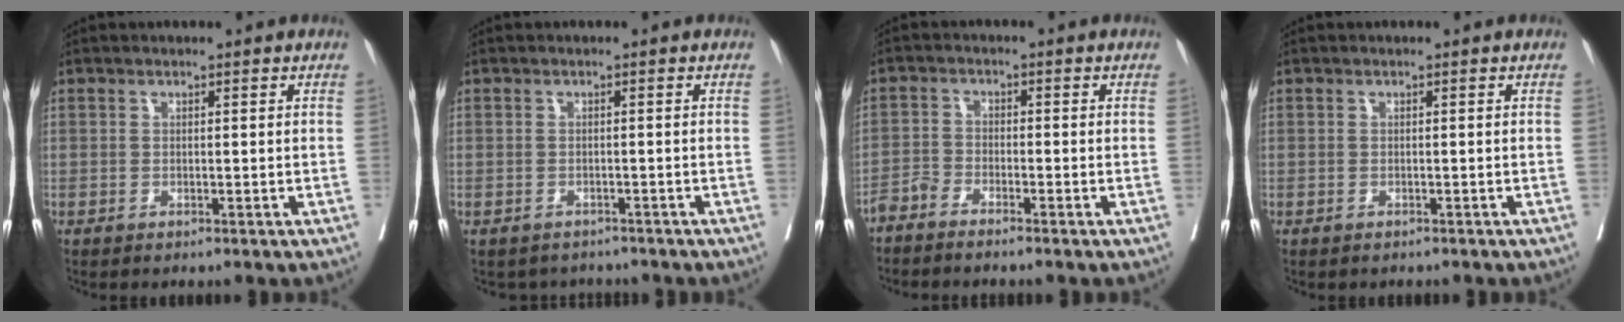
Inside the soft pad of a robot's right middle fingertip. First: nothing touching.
{"total": 3.5, "force": [-3.2, 1.5, -0.1], "torque": [0.003, 0.005, -0.042]}
{"total": 2.5, "force": [-2.4, 0.1, 0.9], "torque": [-0.020, -0.002, -0.053]}
{"total": 0.9, "force": [-0.8, 0.5, 0.1], "torque": [-0.007, 0.002, -0.013]}